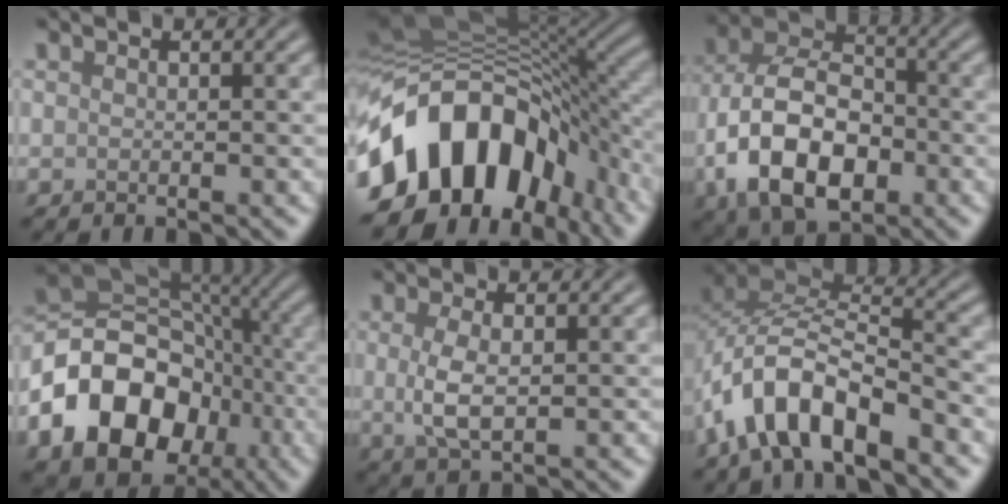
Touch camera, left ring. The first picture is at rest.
{"total": 16.6, "force": [-5.9, 10.8, 11.1], "torque": [-0.199, -0.001, -0.104]}
{"total": 11.0, "force": [-3.6, 6.8, 7.9], "torque": [-0.160, -0.003, -0.078]}
{"total": 12.8, "force": [-4.5, 9.4, 7.3], "torque": [-0.125, 0.001, -0.084]}
{"total": 3.2, "force": [0.1, 1.2, 2.9], "torque": [-0.067, -0.004, 0.003]}
{"total": 8.9, "force": [-4.8, 3.9, 6.4], "torque": [-0.115, 0.010, -0.094]}